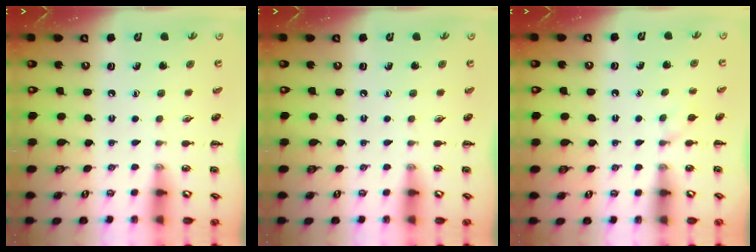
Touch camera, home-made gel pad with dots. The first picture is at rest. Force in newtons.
{"total": 0.0}
{"total": 1.9, "press": 1.7, "slide": 0.9}